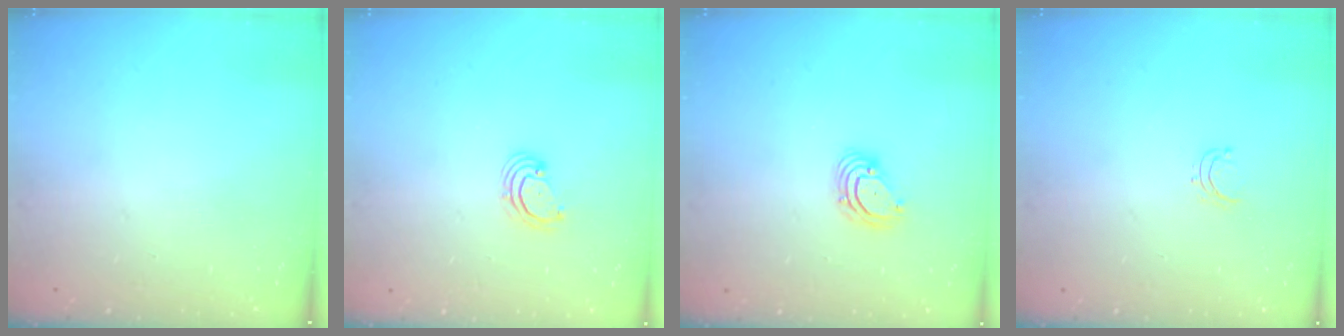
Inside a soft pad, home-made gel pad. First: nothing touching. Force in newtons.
{"total": 3.2, "press": 3.2, "slide": 0.5}
{"total": 3.9, "press": 3.9, "slide": 0.2}
{"total": 3.7, "press": 3.7, "slide": 0.3}